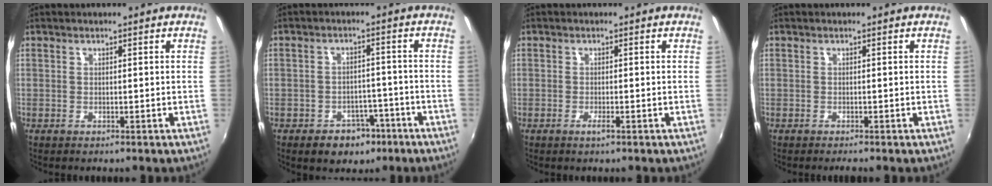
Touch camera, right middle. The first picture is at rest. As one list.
[{"total": 7.2, "force": [-4.4, 5.0, 2.7], "torque": [-0.064, 0.014, -0.043]}, {"total": 1.1, "force": [-0.6, 0.0, 0.9], "torque": [-0.019, -0.003, -0.013]}, {"total": 0.6, "force": [-0.5, -0.2, 0.2], "torque": [0.001, -0.003, -0.009]}]